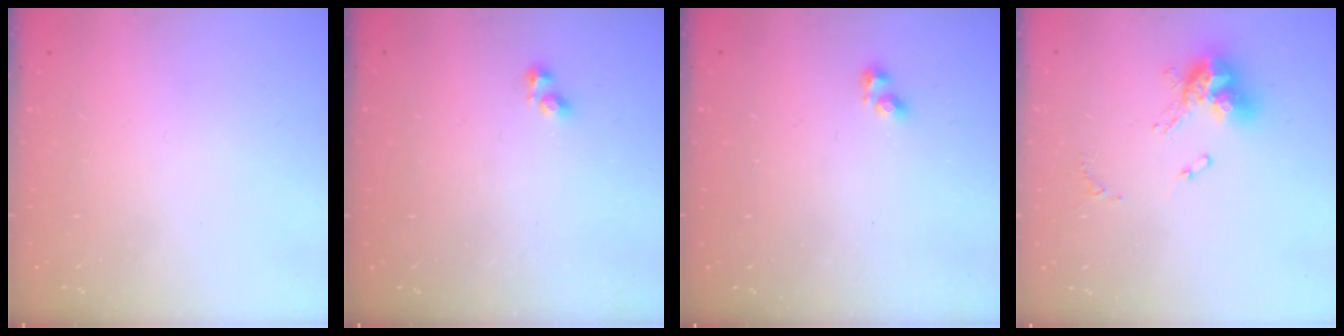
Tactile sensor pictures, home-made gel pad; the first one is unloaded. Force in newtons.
{"total": 1.6, "press": 1.5, "slide": 0.3}
{"total": 1.9, "press": 1.9, "slide": 0.3}
{"total": 12.6, "press": 12.5, "slide": 1.4}